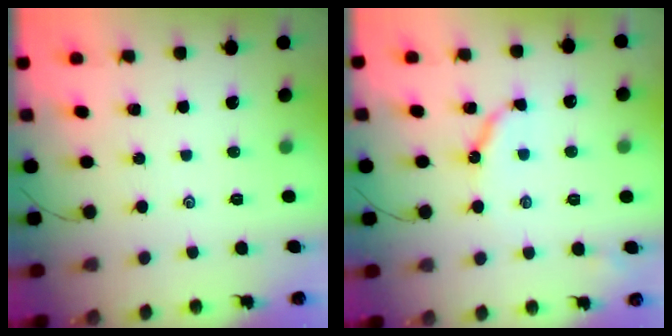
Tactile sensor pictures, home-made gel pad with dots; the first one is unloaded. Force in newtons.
{"total": 6.7, "press": 6.7, "slide": 0.5}